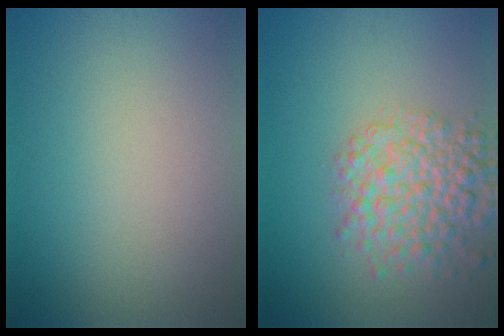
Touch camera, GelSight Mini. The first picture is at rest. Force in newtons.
{"total": 5.3, "press": 5.3, "slide": 0.2}